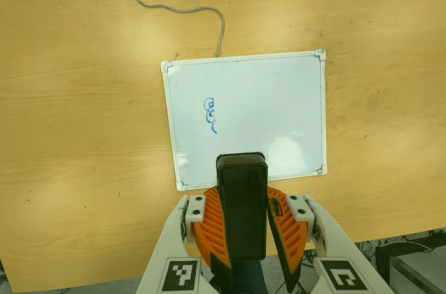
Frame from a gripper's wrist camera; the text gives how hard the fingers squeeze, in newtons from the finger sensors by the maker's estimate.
{"total": 9.7, "left": 9.4, "right": 10.1}